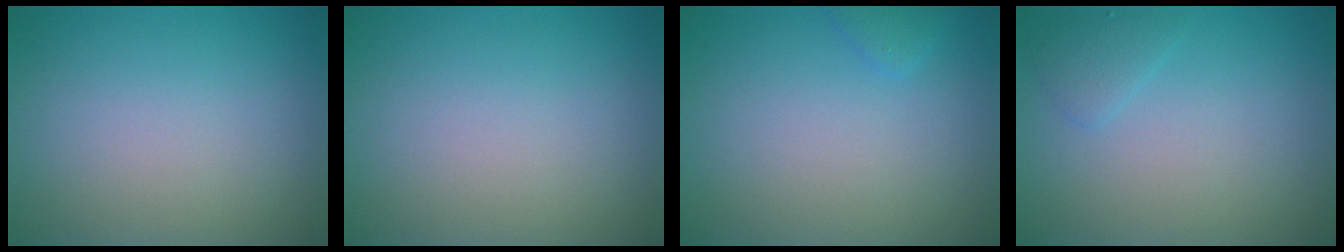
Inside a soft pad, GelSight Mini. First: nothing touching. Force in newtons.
{"total": 0.0}
{"total": 1.6, "press": 1.6, "slide": 0.2}
{"total": 1.3, "press": 1.3, "slide": 0.1}